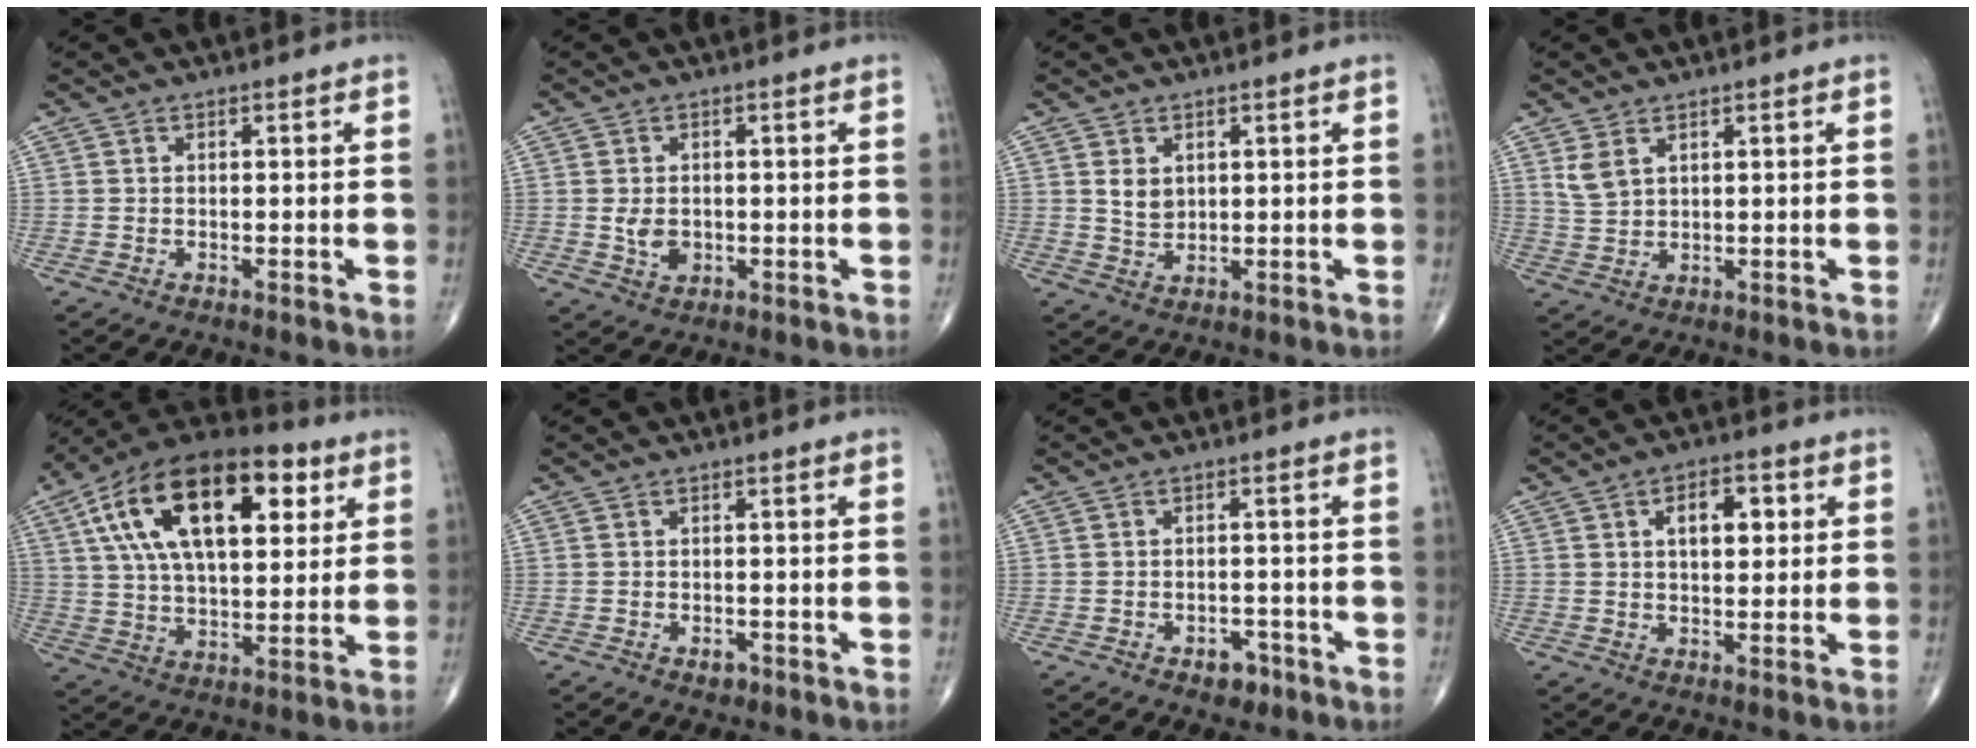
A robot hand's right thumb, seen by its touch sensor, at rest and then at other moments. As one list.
[{"total": 3.4, "force": [-0.3, 2.4, 2.4], "torque": [-0.035, -0.005, 0.001]}, {"total": 3.2, "force": [1.1, 2.3, 2.0], "torque": [-0.025, -0.012, 0.027]}, {"total": 3.4, "force": [1.9, 1.8, 2.1], "torque": [-0.044, -0.006, 0.049]}, {"total": 25.3, "force": [9.0, 12.8, 19.9], "torque": [-0.337, 0.005, 0.145]}, {"total": 1.4, "force": [-0.9, 0.9, 0.7], "torque": [-0.007, 0.000, -0.011]}, {"total": 3.5, "force": [-2.2, 2.2, 1.7], "torque": [-0.008, 0.012, -0.027]}, {"total": 6.9, "force": [1.9, 3.8, 5.5], "torque": [-0.061, 0.003, 0.027]}]